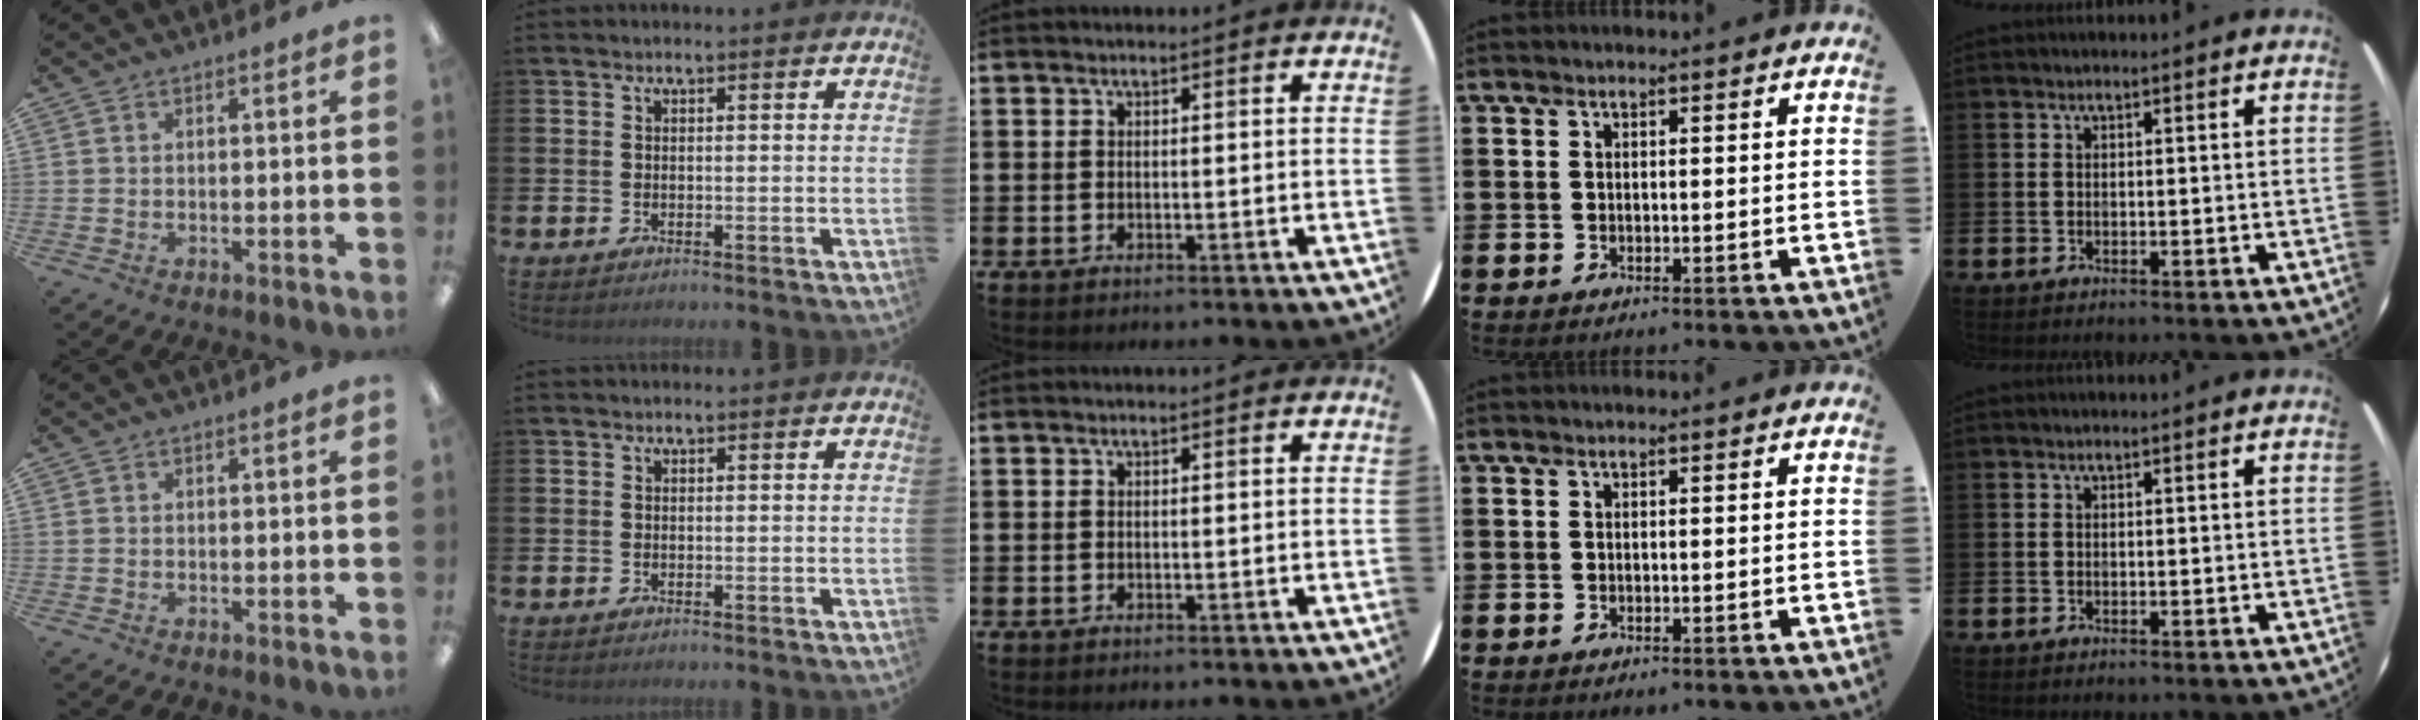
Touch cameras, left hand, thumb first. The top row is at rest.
{}